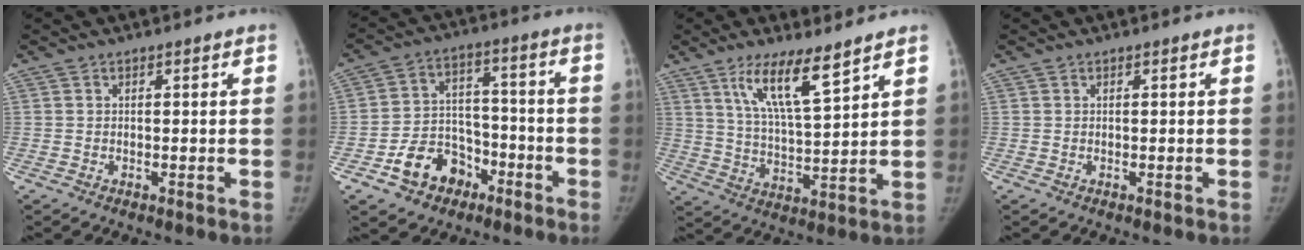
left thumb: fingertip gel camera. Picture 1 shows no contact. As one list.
[{"total": 11.4, "force": [-6.2, 8.4, 4.6], "torque": [-0.040, 0.061, -0.100]}, {"total": 10.6, "force": [6.9, 2.0, 7.9], "torque": [-0.136, -0.044, 0.133]}, {"total": 0.0}]